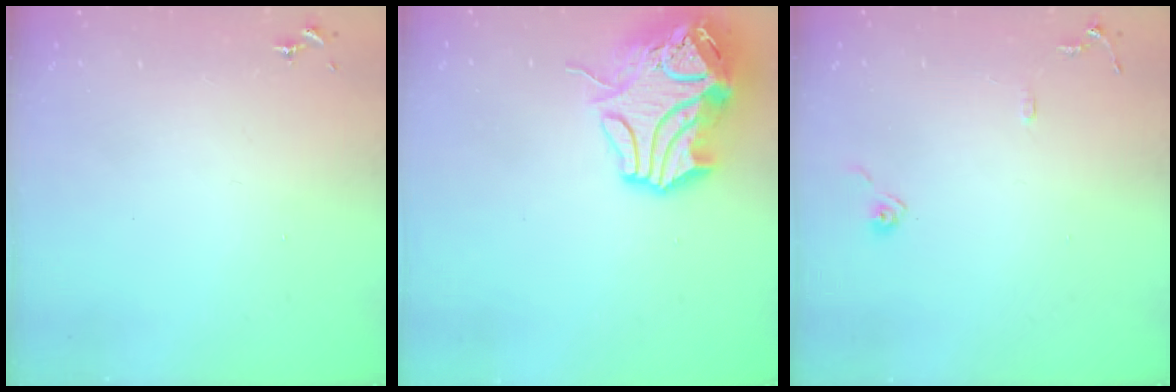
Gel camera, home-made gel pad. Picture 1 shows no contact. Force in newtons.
{"total": 17.6, "press": 17.4, "slide": 2.5}
{"total": 8.0, "press": 8.0, "slide": 0.8}